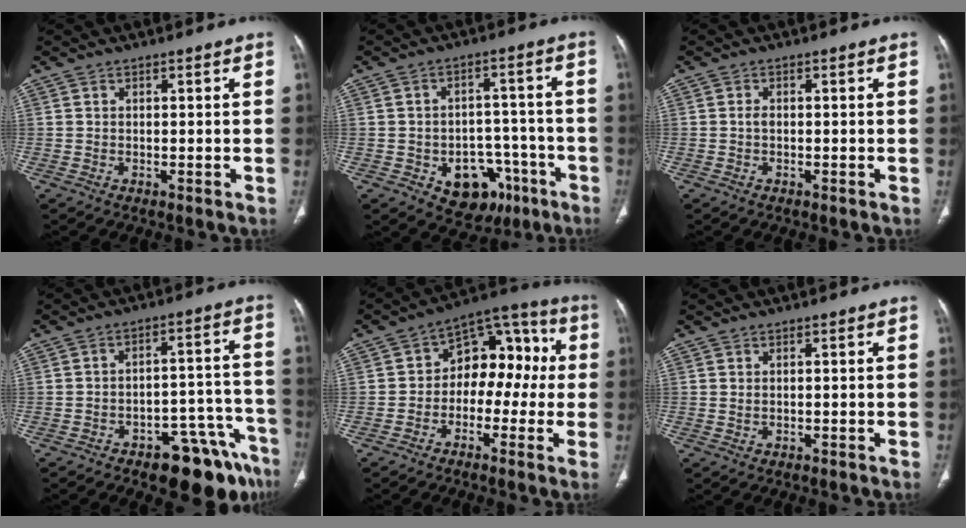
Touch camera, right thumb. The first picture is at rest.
{"total": 11.7, "force": [-5.4, 8.4, 6.1], "torque": [-0.038, 0.045, -0.061]}
{"total": 0.8, "force": [-0.1, 0.5, 0.5], "torque": [-0.007, 0.002, -0.004]}
{"total": 14.6, "force": [-9.7, 6.0, 9.1], "torque": [-0.062, 0.087, -0.129]}
{"total": 13.0, "force": [-0.6, 8.8, 9.5], "torque": [-0.080, 0.055, -0.025]}
{"total": 0.0}